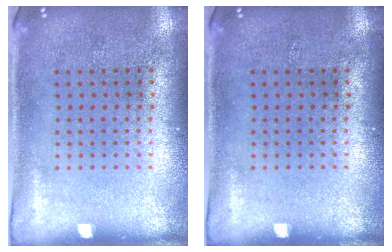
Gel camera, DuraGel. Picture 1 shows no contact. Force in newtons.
{"total": 0.0}